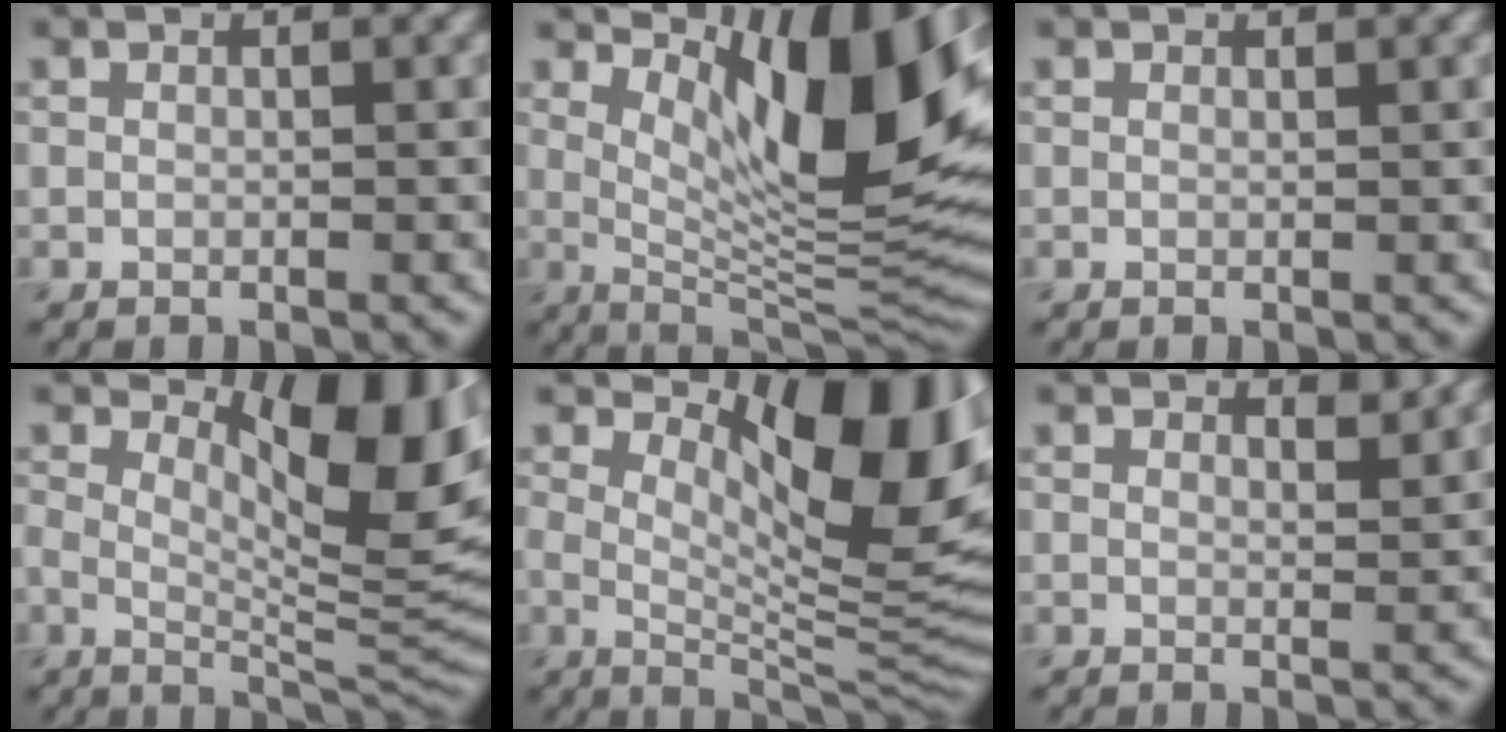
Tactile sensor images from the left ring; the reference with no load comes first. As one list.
[{"total": 12.6, "force": [4.6, 3.9, 11.0], "torque": [-0.157, -0.010, 0.086]}, {"total": 0.0}, {"total": 9.7, "force": [2.9, 3.9, 8.4], "torque": [-0.126, -0.013, 0.052]}, {"total": 12.2, "force": [4.1, 4.9, 10.4], "torque": [-0.148, -0.006, 0.071]}, {"total": 1.6, "force": [1.4, 0.2, 0.6], "torque": [-0.008, -0.002, 0.019]}]